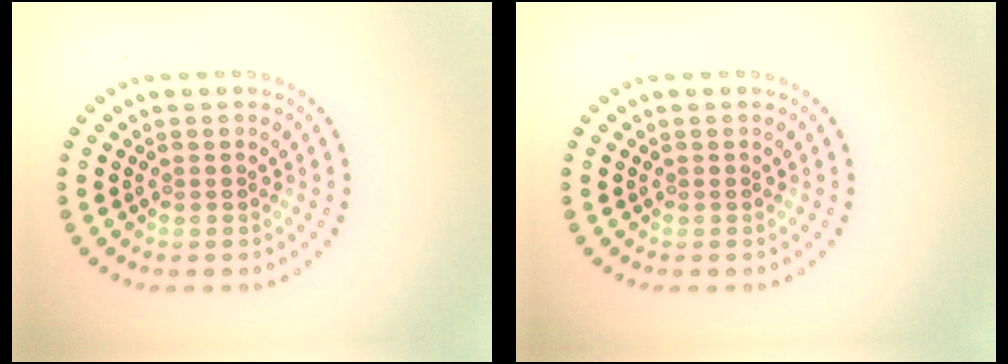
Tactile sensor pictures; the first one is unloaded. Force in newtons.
{"total": 0.0}